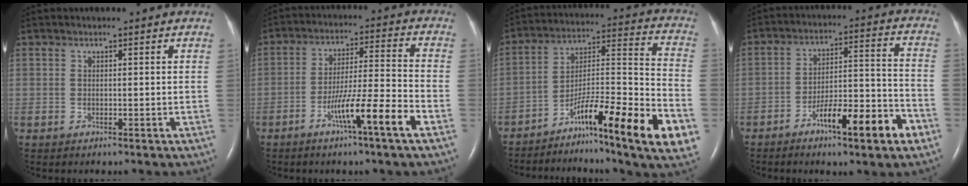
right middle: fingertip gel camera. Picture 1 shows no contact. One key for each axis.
{"total": 9.7, "fx": -5.1, "fy": -0.9, "fz": 8.2, "tx": -0.141, "ty": -0.001, "tz": -0.090}
{"total": 20.3, "fx": -11.3, "fy": 0.6, "fz": 16.9, "tx": -0.236, "ty": 0.004, "tz": -0.174}
{"total": 12.4, "fx": -6.8, "fy": 1.5, "fz": 10.3, "tx": -0.158, "ty": 0.012, "tz": -0.104}